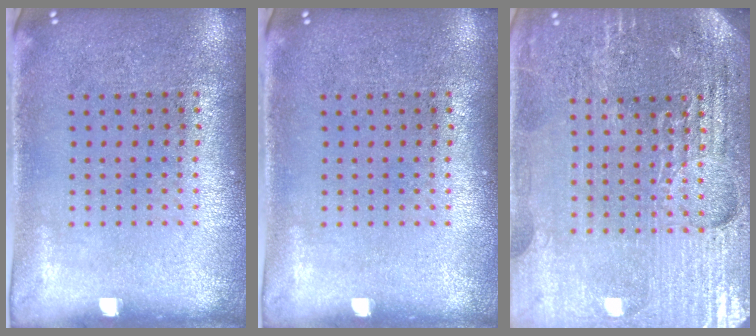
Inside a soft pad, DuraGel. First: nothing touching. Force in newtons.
{"total": 0.0}
{"total": 4.9, "press": 4.6, "slide": 1.8}